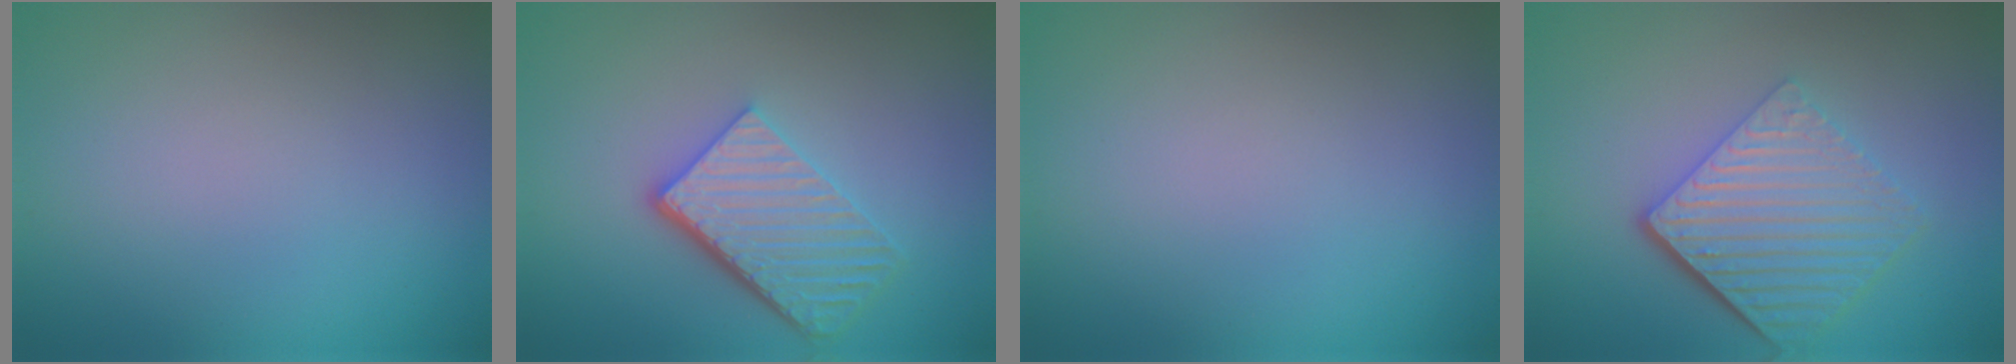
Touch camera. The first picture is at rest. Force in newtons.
{"total": 5.6, "press": 3.9, "slide": 3.9}
{"total": 0.0}
{"total": 6.5, "press": 4.4, "slide": 4.8}